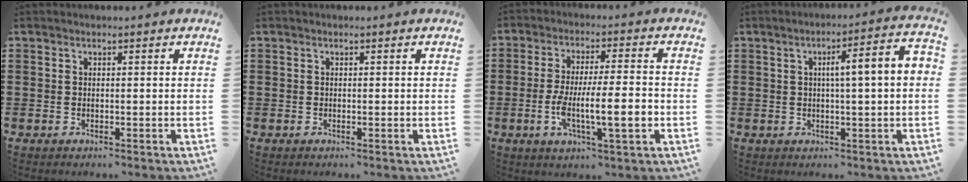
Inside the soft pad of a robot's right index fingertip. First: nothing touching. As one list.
[{"total": 0.0}, {"total": 9.4, "force": [-2.6, 1.7, 8.8], "torque": [-0.167, -0.005, -0.049]}, {"total": 5.6, "force": [0.2, 0.2, 5.6], "torque": [-0.088, -0.009, -0.009]}]